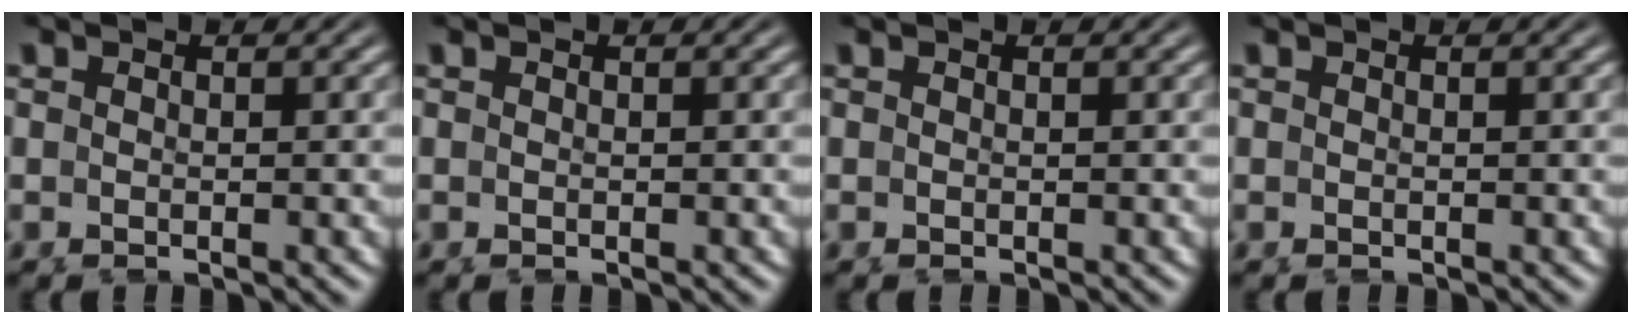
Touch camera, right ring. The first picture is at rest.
{"total": 0.0}
{"total": 0.0}
{"total": 0.0}